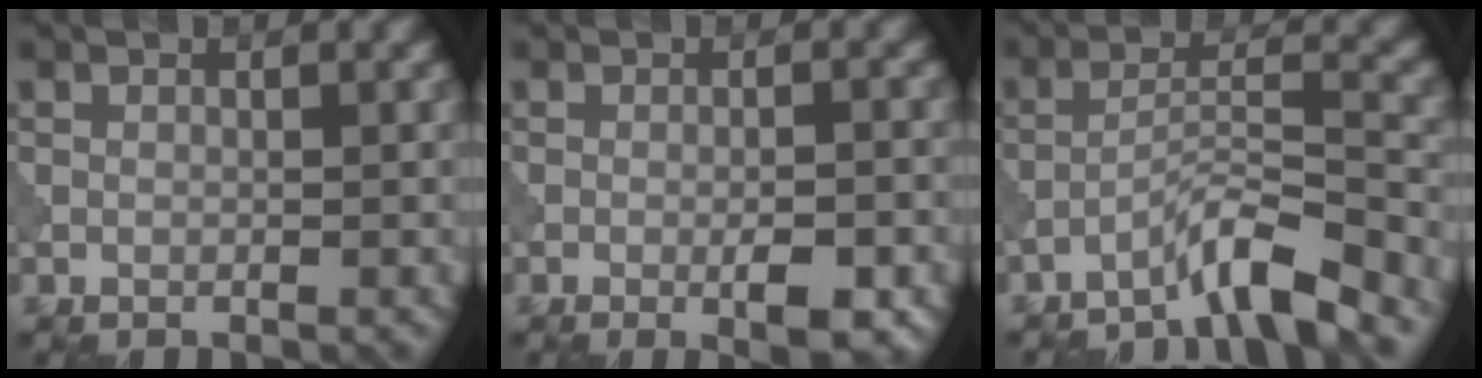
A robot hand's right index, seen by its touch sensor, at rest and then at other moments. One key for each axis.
{"total": 3.1, "fx": -1.2, "fy": 0.6, "fz": 2.8, "tx": -0.045, "ty": 0.001, "tz": -0.019}
{"total": 5.0, "fx": -4.1, "fy": 0.3, "fz": 3.0, "tx": -0.050, "ty": 0.014, "tz": -0.084}